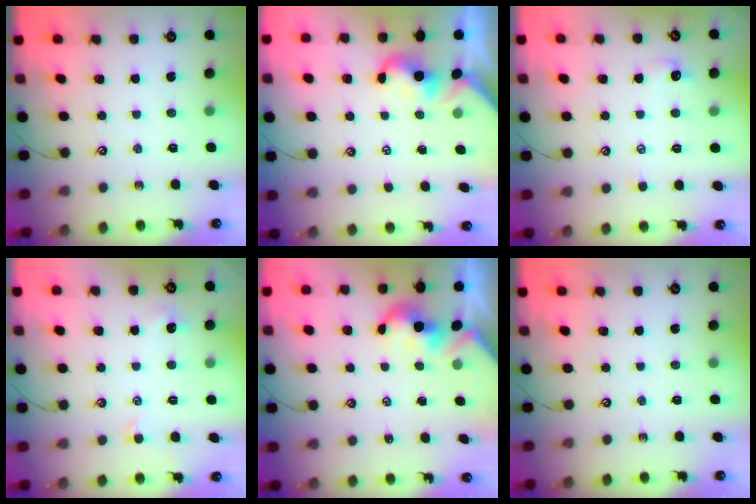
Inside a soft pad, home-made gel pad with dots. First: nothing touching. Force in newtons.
{"total": 1.9, "press": 1.9, "slide": 0.3}
{"total": 1.9, "press": 1.8, "slide": 0.4}
{"total": 0.5, "press": 0.2, "slide": 0.5}
{"total": 2.1, "press": 2.1, "slide": 0.2}
{"total": 0.0}